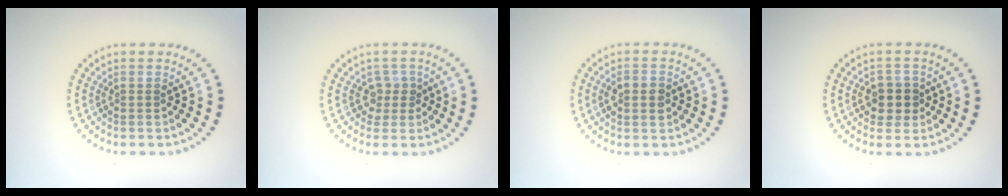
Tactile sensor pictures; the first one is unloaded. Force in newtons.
{"total": 1.7, "press": 1.4, "slide": 1.1}
{"total": 2.8, "press": 2.8, "slide": 0.2}
{"total": 2.5, "press": 2.4, "slide": 0.8}